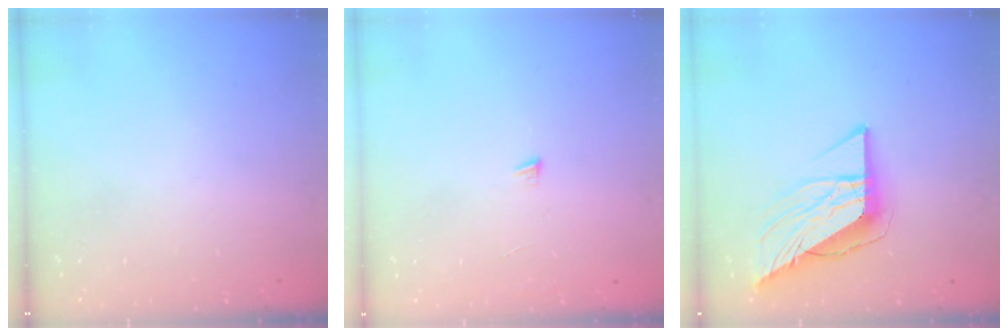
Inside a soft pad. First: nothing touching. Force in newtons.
{"total": 3.1, "press": 3.1, "slide": 0.3}
{"total": 11.4, "press": 11.3, "slide": 1.3}